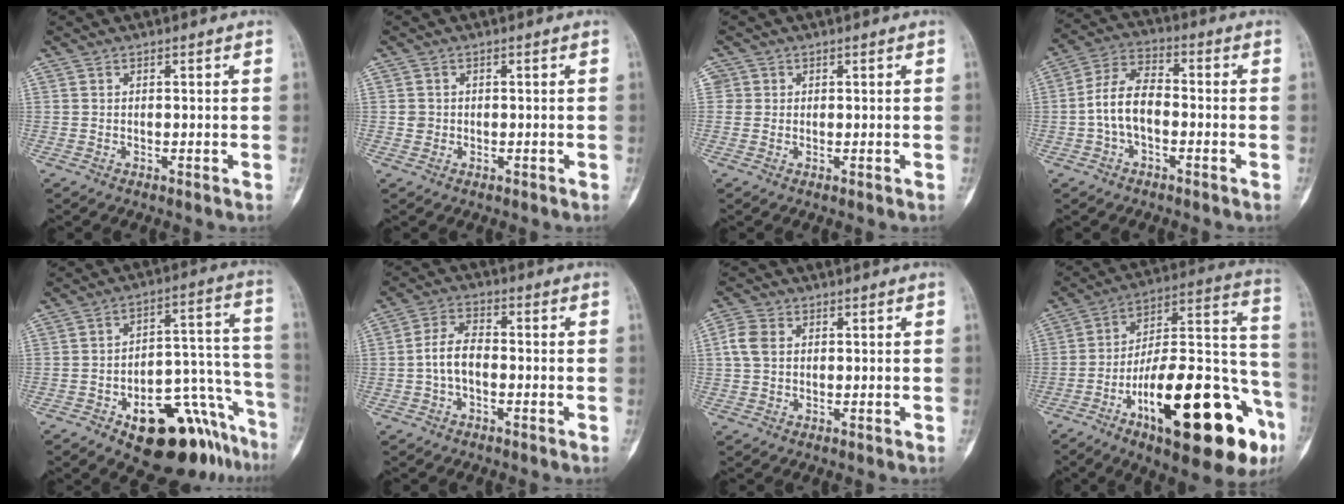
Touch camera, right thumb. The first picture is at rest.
{"total": 1.2, "force": [-0.1, 1.2, 0.2], "torque": [0.001, 0.004, -0.001]}
{"total": 1.5, "force": [0.3, 1.5, 0.0], "torque": [0.012, 0.003, 0.001]}
{"total": 9.0, "force": [-1.6, 5.2, 7.2], "torque": [-0.134, 0.034, -0.041]}
{"total": 20.7, "force": [-12.4, 9.1, 13.9], "torque": [-0.098, 0.116, -0.174]}
{"total": 5.9, "force": [-1.2, 3.3, 4.7], "torque": [-0.085, 0.024, -0.030]}
{"total": 4.4, "force": [0.7, 3.4, 2.7], "torque": [-0.060, 0.010, 0.009]}
{"total": 31.3, "force": [-13.8, 10.7, 26.0], "torque": [-0.343, 0.070, -0.205]}